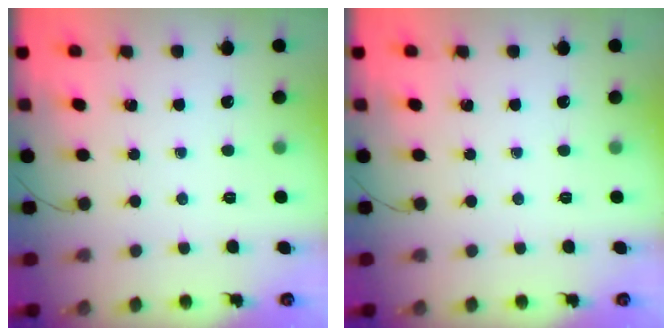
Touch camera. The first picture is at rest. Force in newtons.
{"total": 0.0}